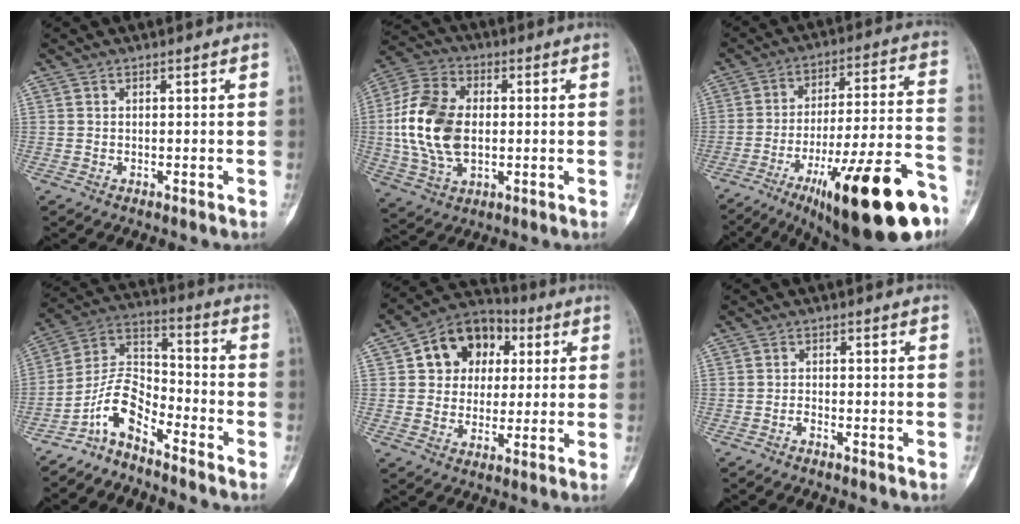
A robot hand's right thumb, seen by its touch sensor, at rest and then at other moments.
{"total": 16.1, "force": [-0.1, 10.3, 12.4], "torque": [-0.248, 0.009, 0.000]}
{"total": 27.5, "force": [-15.2, 6.4, 22.0], "torque": [-0.274, 0.064, -0.228]}
{"total": 9.2, "force": [-6.6, 4.0, 5.0], "torque": [-0.093, 0.084, -0.139]}
{"total": 12.9, "force": [3.3, 10.6, 6.6], "torque": [-0.058, 0.007, 0.046]}
{"total": 1.0, "force": [-0.9, 0.2, 0.5], "torque": [-0.013, 0.010, -0.018]}